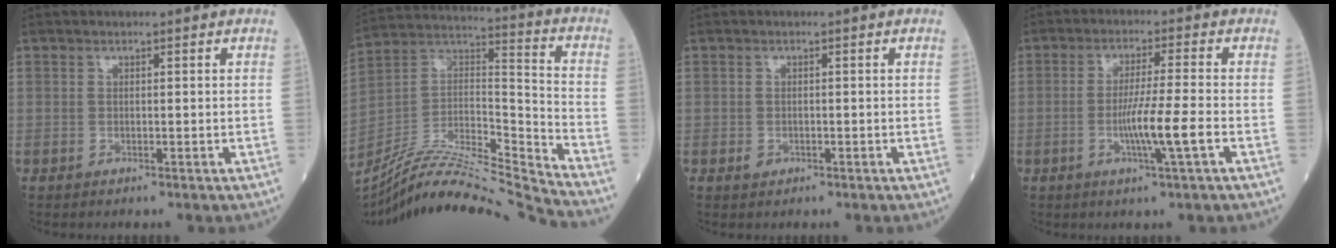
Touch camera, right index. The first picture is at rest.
{"total": 21.5, "force": [-20.2, -1.4, 7.3], "torque": [-0.147, 0.012, -0.351]}
{"total": 0.9, "force": [-0.4, 0.7, 0.4], "torque": [-0.008, 0.001, -0.003]}
{"total": 6.7, "force": [-2.0, -0.9, 6.3], "torque": [-0.116, -0.010, -0.039]}